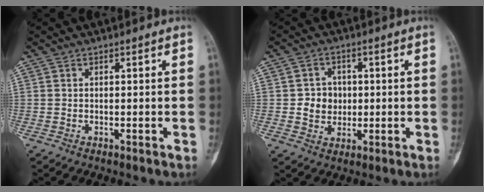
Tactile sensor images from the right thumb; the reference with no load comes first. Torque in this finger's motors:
{"motor_torque": [0.16, 0.04, 0.40, -0.18, -0.04]}